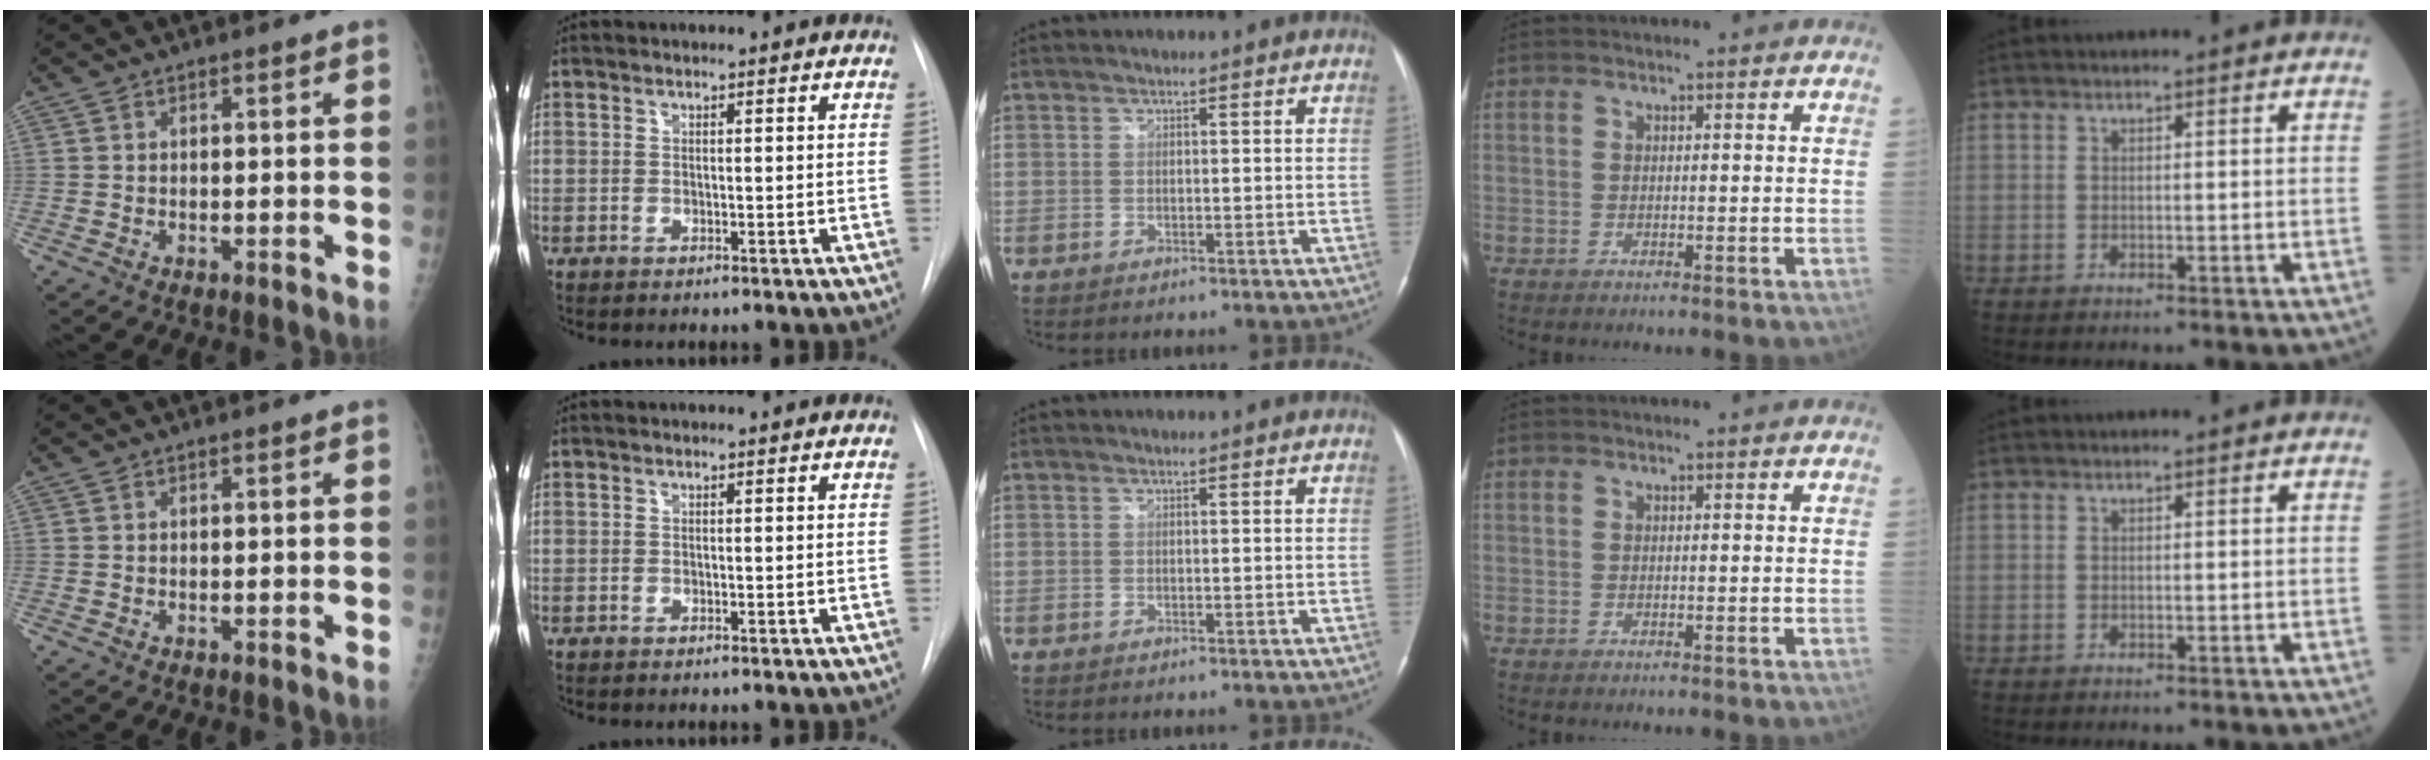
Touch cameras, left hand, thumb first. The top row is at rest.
{}